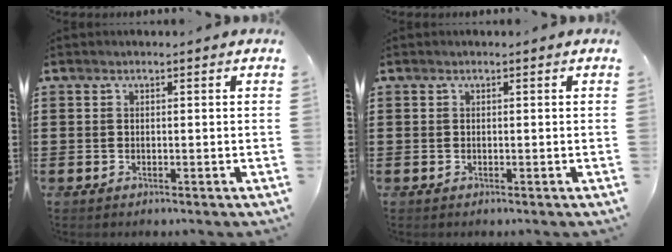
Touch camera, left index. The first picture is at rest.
{"total": 0.0}